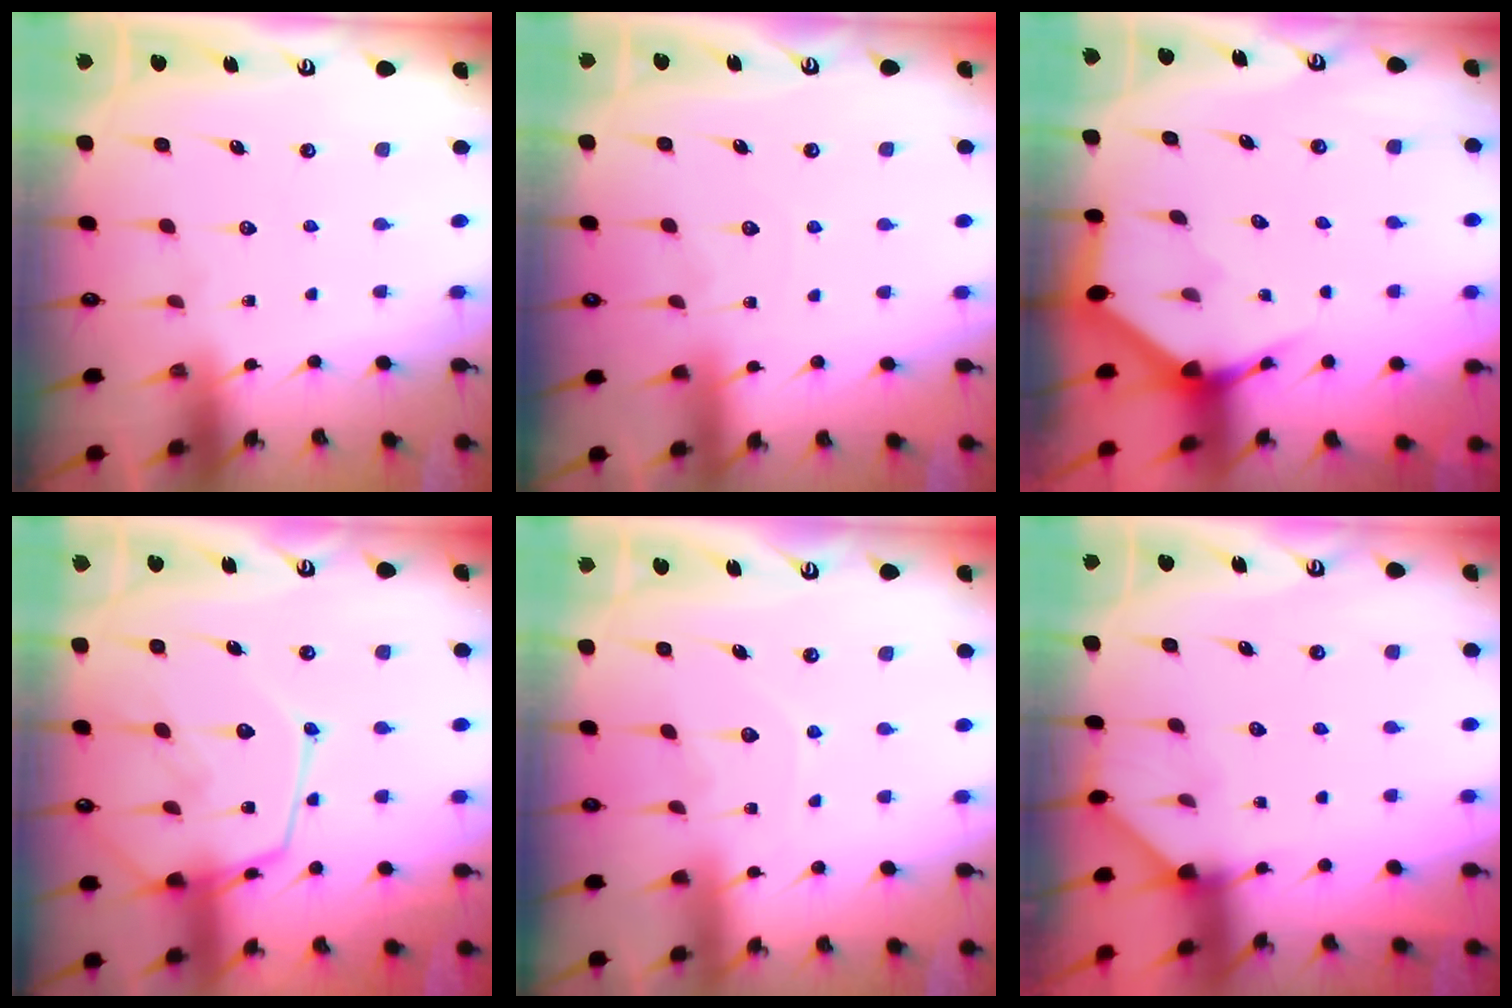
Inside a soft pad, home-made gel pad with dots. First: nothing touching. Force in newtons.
{"total": 4.3, "press": 4.3, "slide": 0.5}
{"total": 3.4, "press": 3.4, "slide": 0.1}
{"total": 15.3, "press": 15.2, "slide": 1.4}
{"total": 5.5, "press": 5.4, "slide": 0.5}
{"total": 2.0, "press": 2.0, "slide": 0.3}